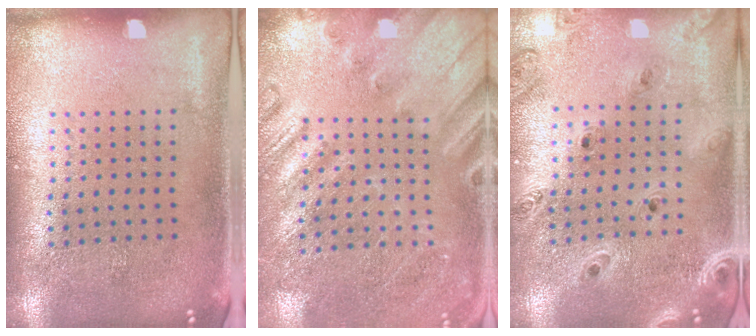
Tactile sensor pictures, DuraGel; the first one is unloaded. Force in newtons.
{"total": 2.3, "press": 2.2, "slide": 0.6}
{"total": 1.3, "press": 1.3, "slide": 0.1}